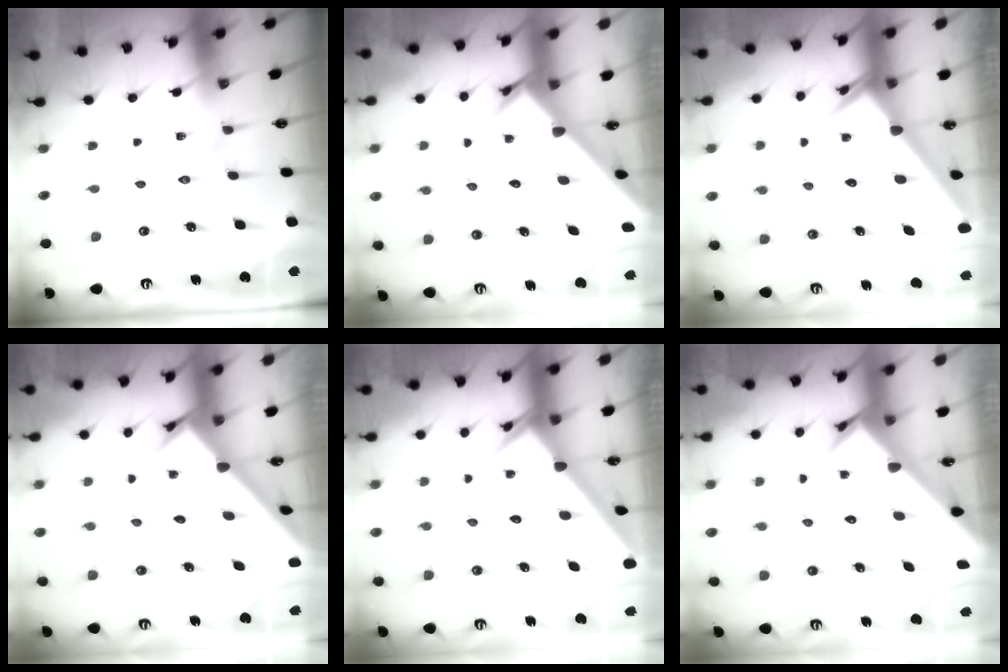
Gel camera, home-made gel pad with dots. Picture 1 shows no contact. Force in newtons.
{"total": 2.3, "press": 2.3, "slide": 0.2}
{"total": 2.6, "press": 2.6, "slide": 0.1}
{"total": 1.9, "press": 1.9, "slide": 0.1}
{"total": 2.3, "press": 2.3, "slide": 0.2}
{"total": 2.8, "press": 2.8, "slide": 0.2}